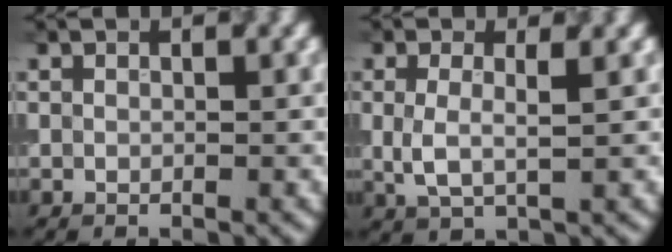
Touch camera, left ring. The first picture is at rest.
{"total": 2.6, "force": [0.4, 0.9, 2.4], "torque": [-0.054, -0.006, 0.006]}